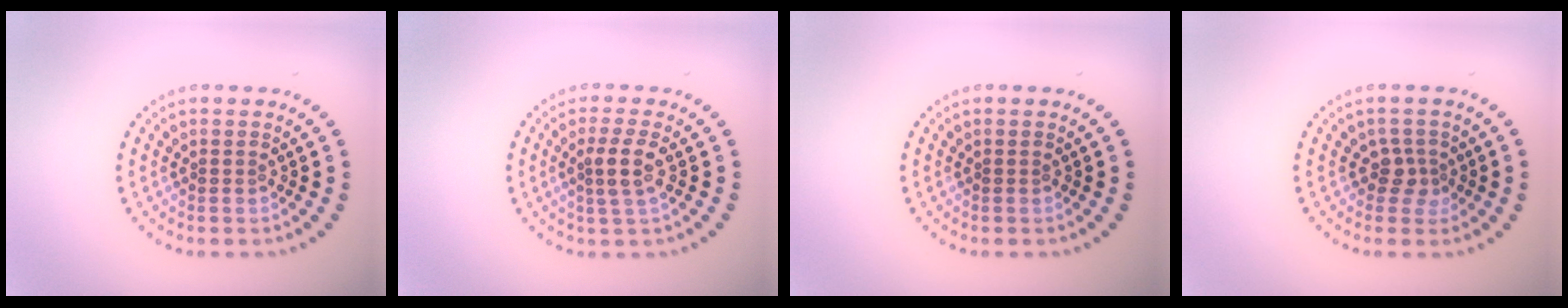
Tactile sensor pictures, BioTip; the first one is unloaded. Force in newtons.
{"total": 2.5, "press": 2.2, "slide": 1.1}
{"total": 0.0}
{"total": 1.8, "press": 1.2, "slide": 1.3}